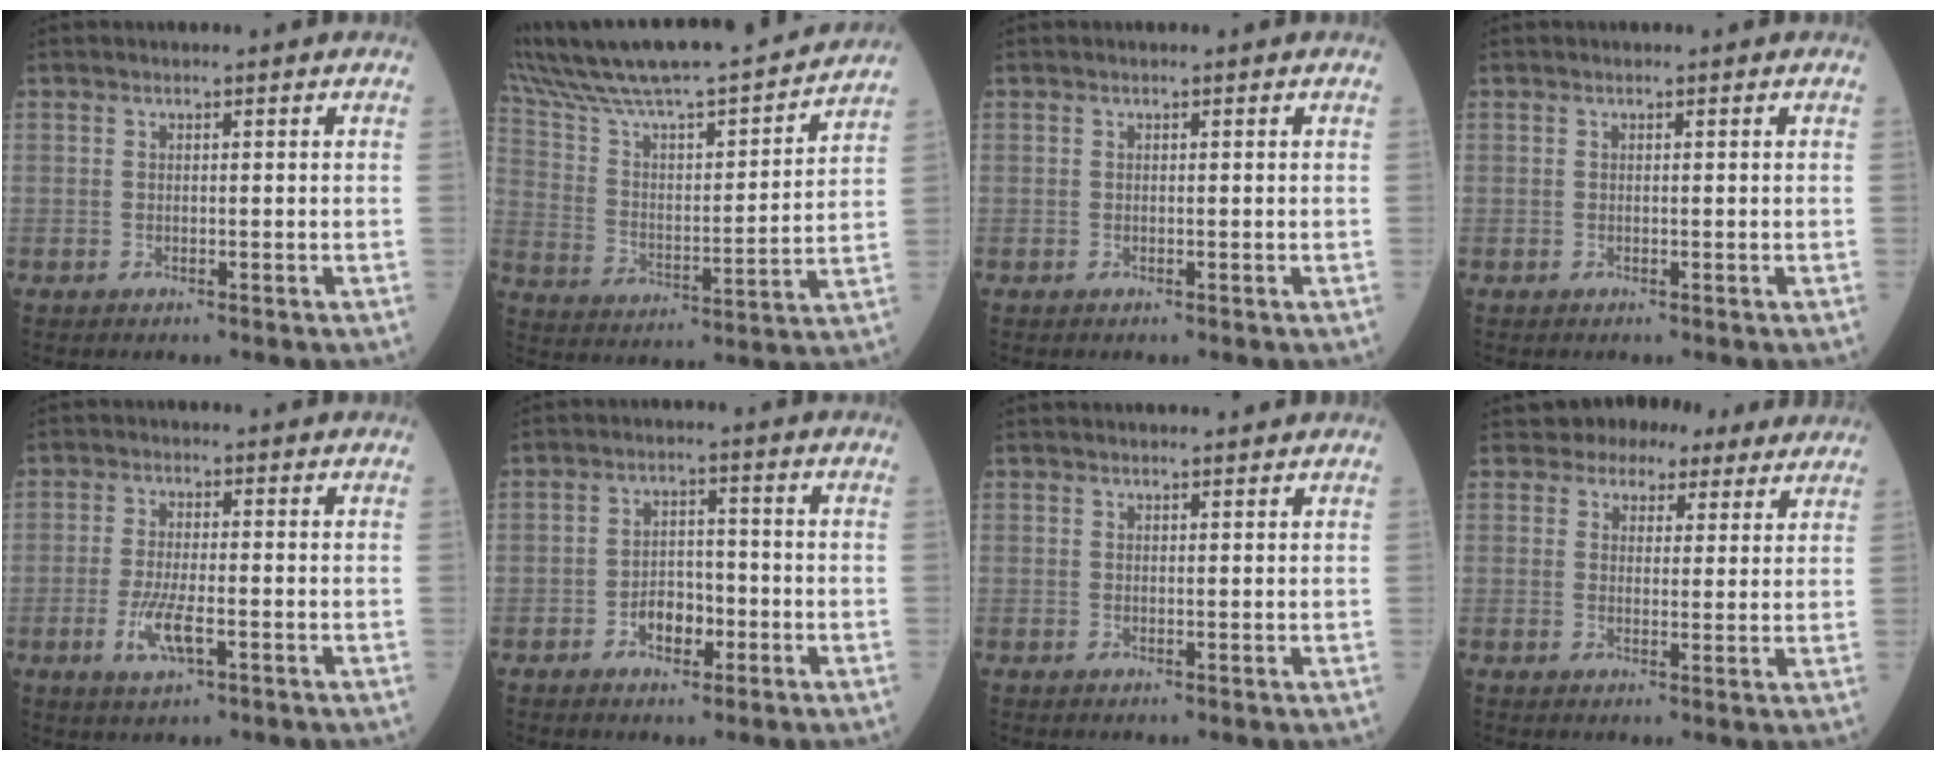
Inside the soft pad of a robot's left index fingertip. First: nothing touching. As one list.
[{"total": 24.4, "force": [21.2, 3.0, 11.7], "torque": [-0.198, 0.013, 0.328]}, {"total": 0.0}, {"total": 0.0}, {"total": 4.7, "force": [-1.6, 1.1, 4.3], "torque": [-0.094, -0.008, -0.027]}, {"total": 4.1, "force": [-1.7, 2.5, 2.7], "torque": [-0.044, 0.007, -0.031]}, {"total": 5.4, "force": [5.1, 0.5, 1.4], "torque": [-0.014, 0.025, 0.062]}, {"total": 7.9, "force": [6.7, 3.9, 1.1], "torque": [-0.007, 0.018, 0.075]}]